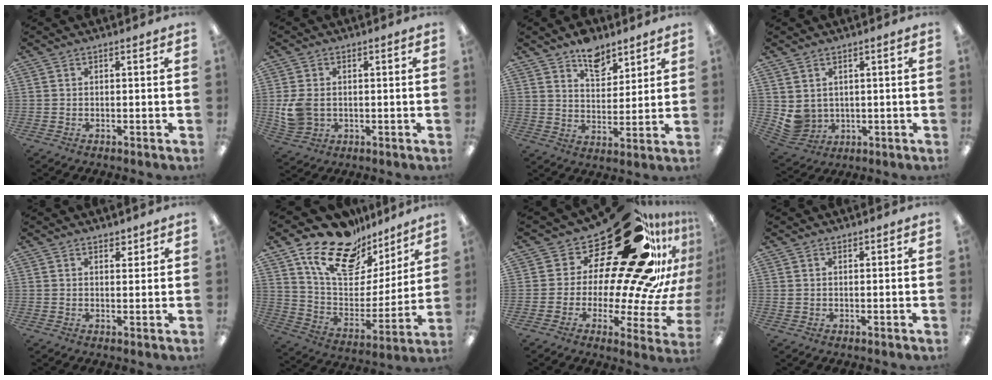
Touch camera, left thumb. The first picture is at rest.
{"total": 6.8, "force": [0.0, 5.5, 4.1], "torque": [-0.085, 0.007, 0.003]}
{"total": 9.0, "force": [6.8, 4.8, 3.4], "torque": [-0.034, -0.041, 0.118]}
{"total": 5.3, "force": [2.2, 4.5, 1.4], "torque": [-0.055, -0.011, 0.047]}
{"total": 2.3, "force": [1.8, 1.0, 0.9], "torque": [-0.003, -0.007, 0.029]}
{"total": 19.5, "force": [14.0, 10.2, 9.0], "torque": [-0.158, -0.091, 0.249]}
{"total": 30.8, "force": [19.1, 12.4, 20.8], "torque": [-0.266, -0.168, 0.348]}
{"total": 0.9, "force": [0.6, 0.6, 0.3], "torque": [-0.009, 0.002, 0.011]}